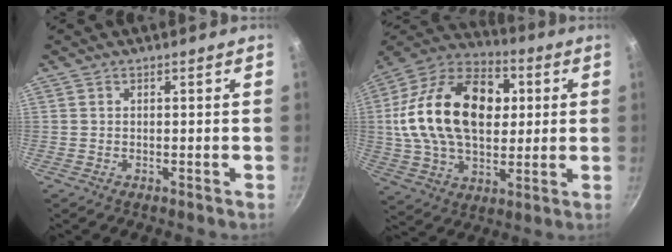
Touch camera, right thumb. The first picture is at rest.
{"total": 26.4, "force": [3.6, 17.3, 19.5], "torque": [-0.323, 0.021, 0.051]}